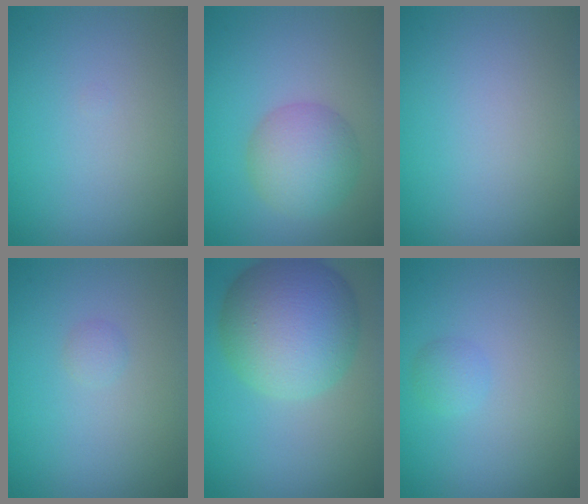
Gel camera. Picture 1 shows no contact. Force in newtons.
{"total": 4.7, "press": 4.7, "slide": 0.2}
{"total": 0.0}
{"total": 0.6, "press": 0.6, "slide": 0.0}
{"total": 10.5, "press": 10.5, "slide": 0.4}
{"total": 1.1, "press": 1.1, "slide": 0.1}